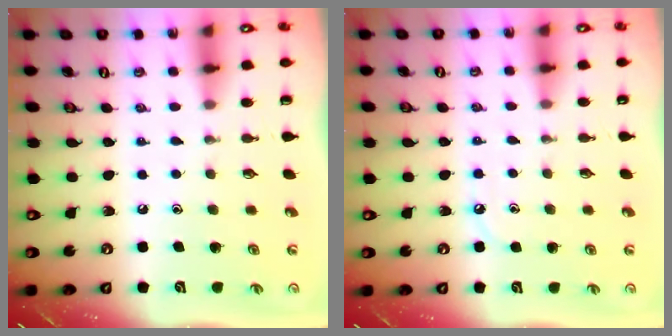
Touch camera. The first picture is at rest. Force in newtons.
{"total": 3.6, "press": 3.5, "slide": 0.5}